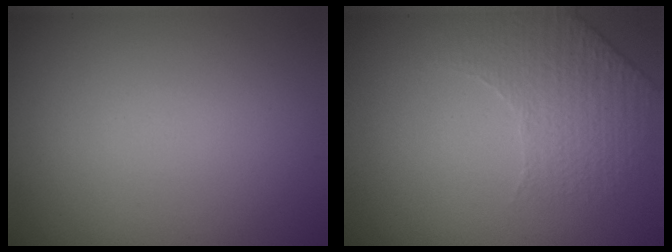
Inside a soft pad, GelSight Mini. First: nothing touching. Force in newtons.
{"total": 1.9, "press": 1.6, "slide": 1.0}